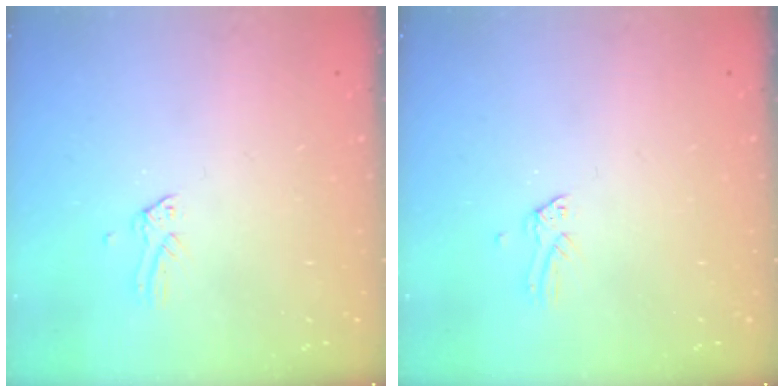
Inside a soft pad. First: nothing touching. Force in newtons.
{"total": 0.0}